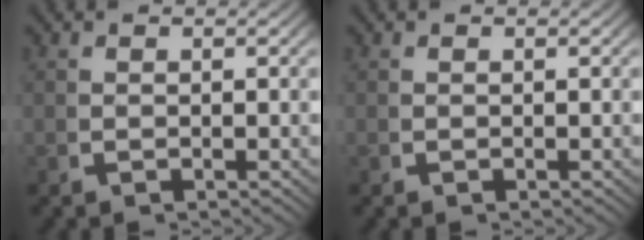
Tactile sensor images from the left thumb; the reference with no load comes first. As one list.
[{"total": 0.0}]